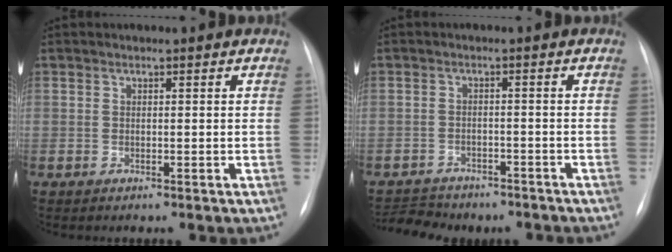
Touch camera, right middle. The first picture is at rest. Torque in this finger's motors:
{"motor_torque": [0.74, -0.91, 0.14, 0.02]}